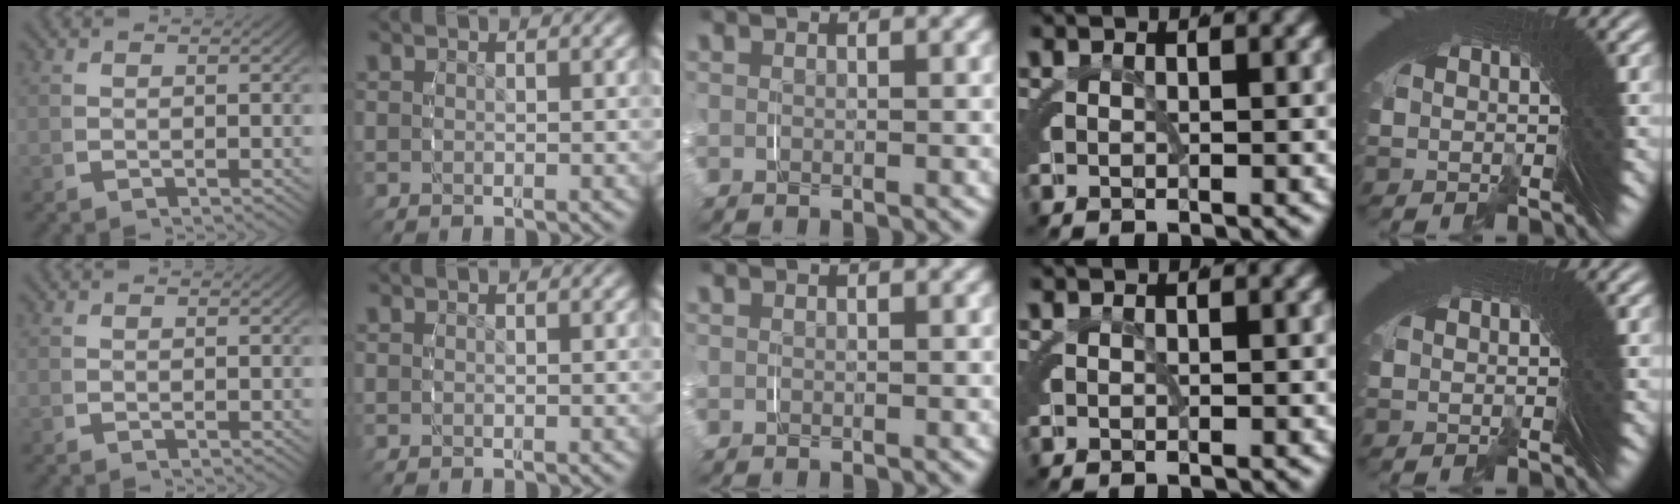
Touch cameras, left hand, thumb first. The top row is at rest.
{}